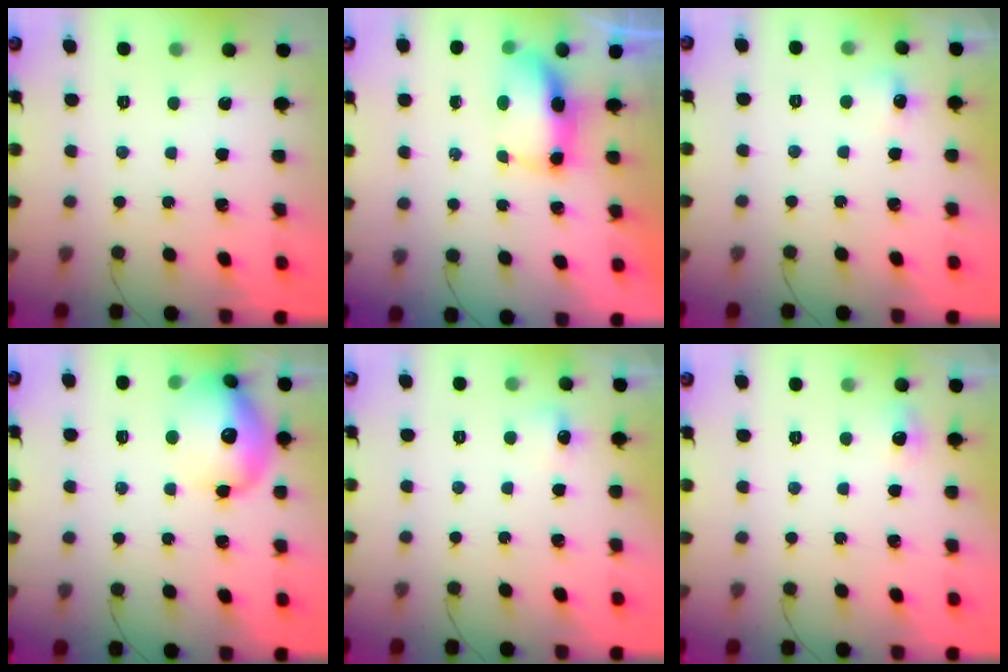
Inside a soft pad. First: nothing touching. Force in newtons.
{"total": 14.5, "press": 9.5, "slide": 10.9}
{"total": 5.8, "press": 5.6, "slide": 1.6}
{"total": 15.7, "press": 15.6, "slide": 1.7}
{"total": 5.8, "press": 5.6, "slide": 1.6}
{"total": 4.8, "press": 4.5, "slide": 1.8}